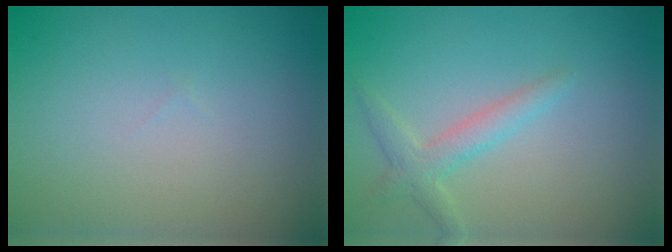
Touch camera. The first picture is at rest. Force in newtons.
{"total": 2.2, "press": 2.2, "slide": 0.1}